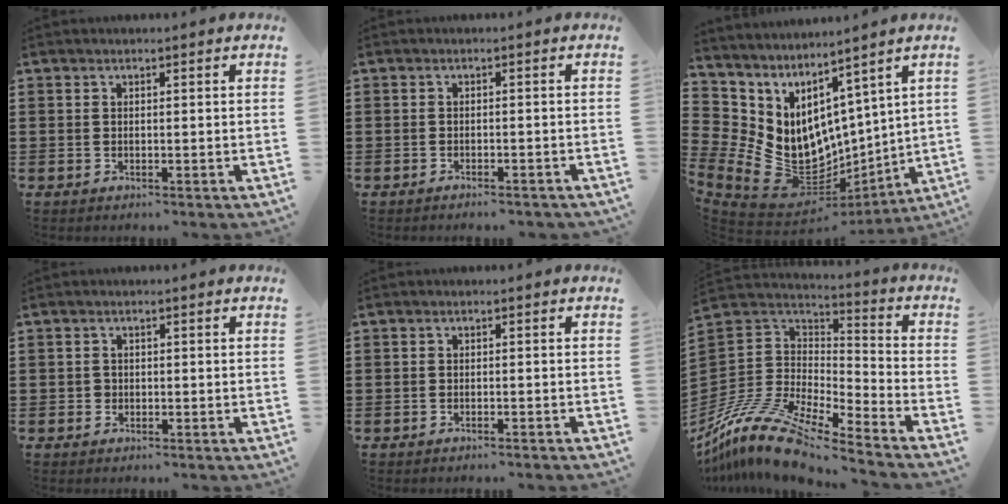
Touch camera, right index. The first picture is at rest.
{"total": 1.2, "force": [-1.1, 0.1, 0.2], "torque": [-0.008, 0.001, -0.023]}
{"total": 10.9, "force": [-1.1, 8.6, 6.7], "torque": [-0.178, -0.048, -0.008]}
{"total": 0.9, "force": [-0.2, 0.8, 0.2], "torque": [-0.007, 0.003, -0.006]}
{"total": 0.7, "force": [-0.7, 0.0, 0.1], "torque": [-0.003, -0.001, -0.014]}
{"total": 13.5, "force": [-10.9, 3.8, 7.0], "torque": [-0.161, 0.015, -0.213]}